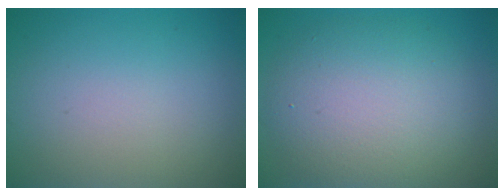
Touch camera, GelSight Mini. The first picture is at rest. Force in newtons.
{"total": 8.1, "press": 8.0, "slide": 0.5}